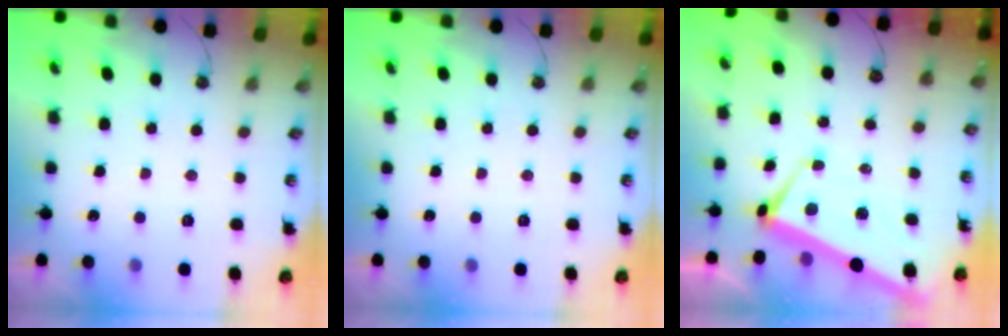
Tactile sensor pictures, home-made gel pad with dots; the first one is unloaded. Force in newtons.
{"total": 0.0}
{"total": 1.7, "press": 1.4, "slide": 1.0}